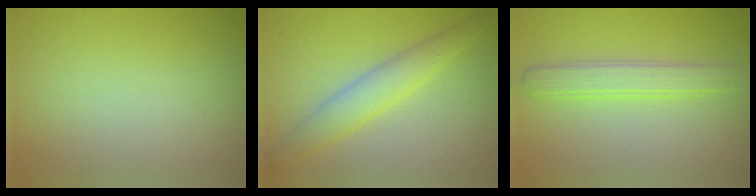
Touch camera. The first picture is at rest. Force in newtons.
{"total": 3.6, "press": 3.6, "slide": 0.1}
{"total": 2.9, "press": 2.9, "slide": 0.1}